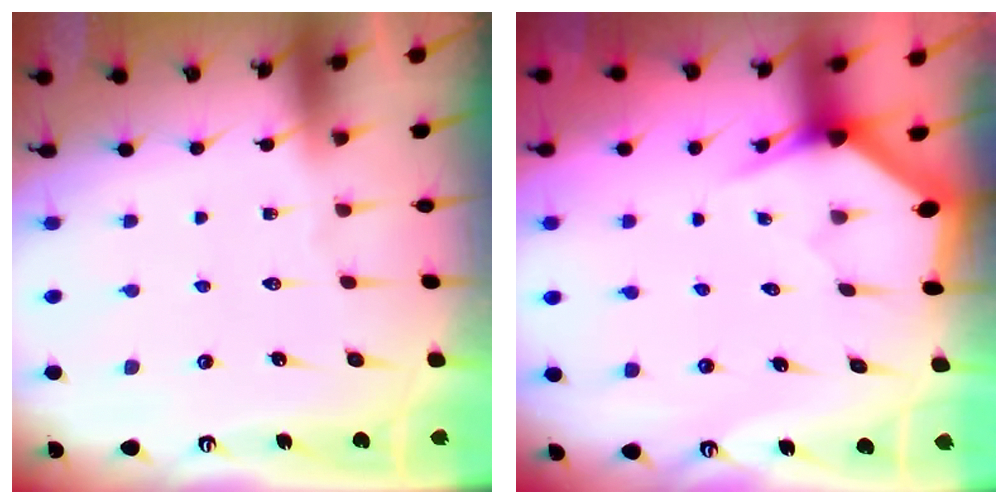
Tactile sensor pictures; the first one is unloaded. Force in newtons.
{"total": 3.0, "press": 3.0, "slide": 0.1}